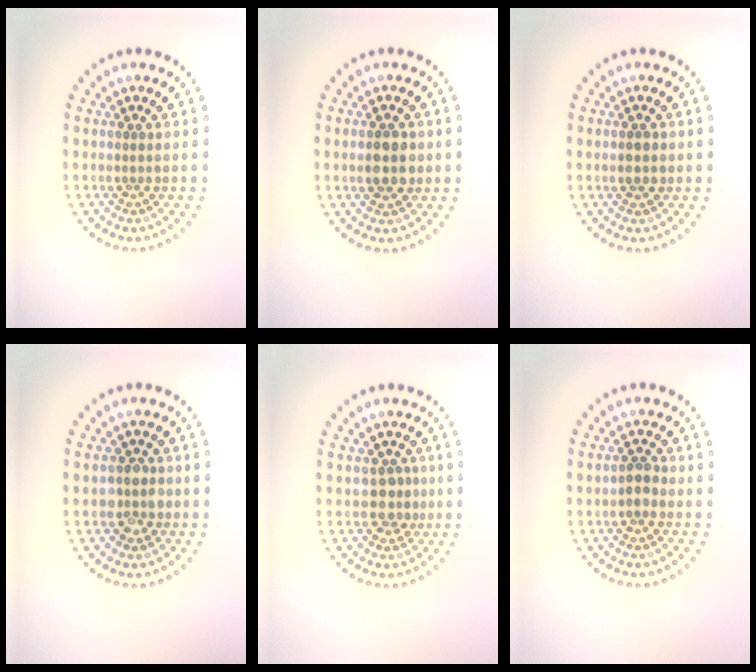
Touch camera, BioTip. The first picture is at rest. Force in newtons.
{"total": 3.0, "press": 3.0, "slide": 0.1}
{"total": 1.4, "press": 1.4, "slide": 0.2}
{"total": 2.3, "press": 2.1, "slide": 0.9}
{"total": 1.8, "press": 1.6, "slide": 1.0}
{"total": 1.4, "press": 1.4, "slide": 0.3}